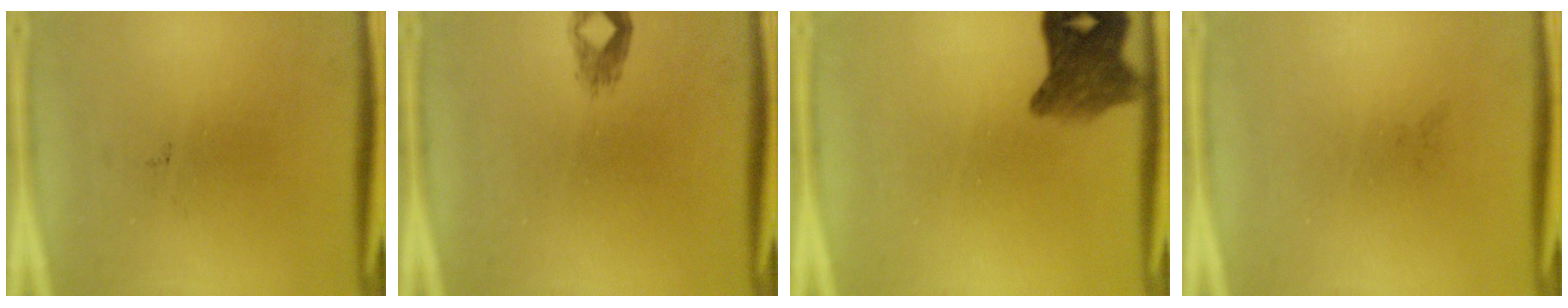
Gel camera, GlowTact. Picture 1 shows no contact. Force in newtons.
{"total": 1.4}
{"total": 6.4}
{"total": 0.0}